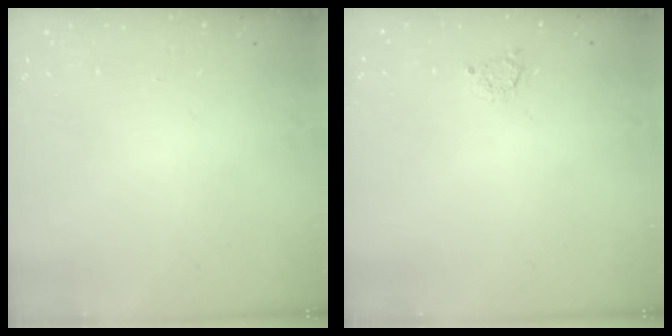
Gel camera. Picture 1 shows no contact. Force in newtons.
{"total": 2.5, "press": 2.5, "slide": 0.3}